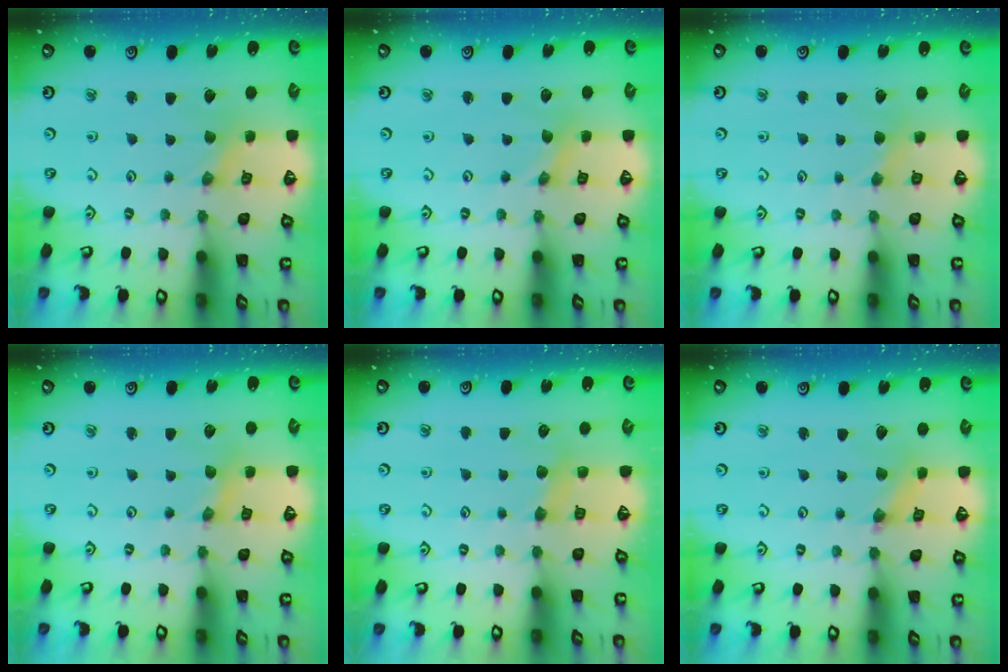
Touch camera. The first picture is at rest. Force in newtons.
{"total": 0.0}
{"total": 3.2, "press": 3.2, "slide": 0.4}
{"total": 1.4, "press": 1.4, "slide": 0.3}
{"total": 5.9, "press": 5.9, "slide": 0.7}
{"total": 1.1, "press": 1.0, "slide": 0.3}